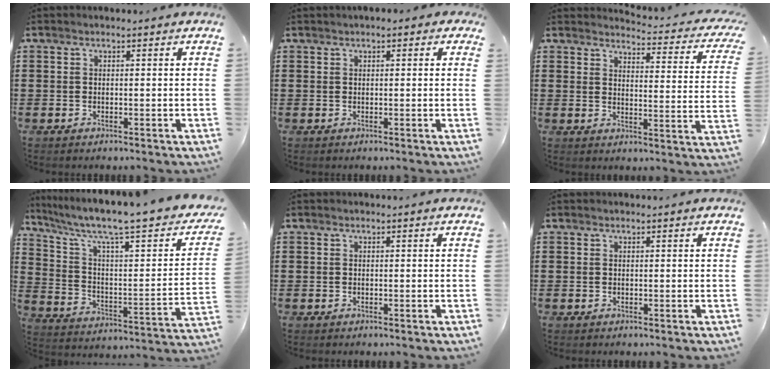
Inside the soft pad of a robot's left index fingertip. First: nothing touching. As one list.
[{"total": 0.7, "force": [0.2, 0.5, 0.5], "torque": [-0.012, 0.006, 0.002]}, {"total": 3.6, "force": [3.4, 0.2, 1.1], "torque": [-0.025, -0.031, 0.052]}, {"total": 8.4, "force": [6.3, 1.2, 5.5], "torque": [-0.126, -0.048, 0.097]}, {"total": 0.0}, {"total": 0.0}]